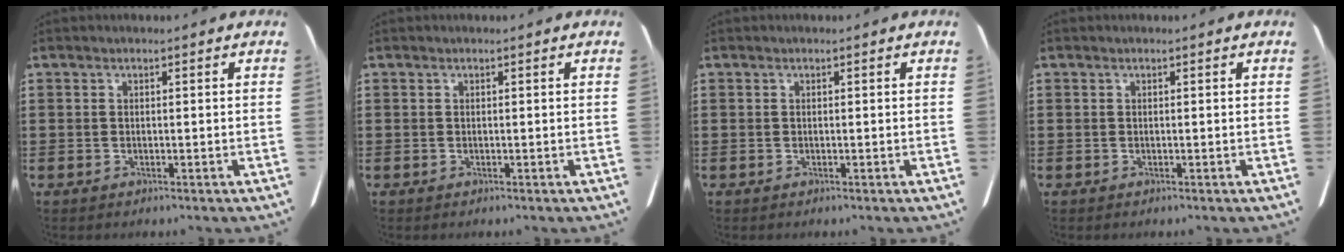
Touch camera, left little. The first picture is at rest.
{"total": 0.0}
{"total": 0.0}
{"total": 0.0}